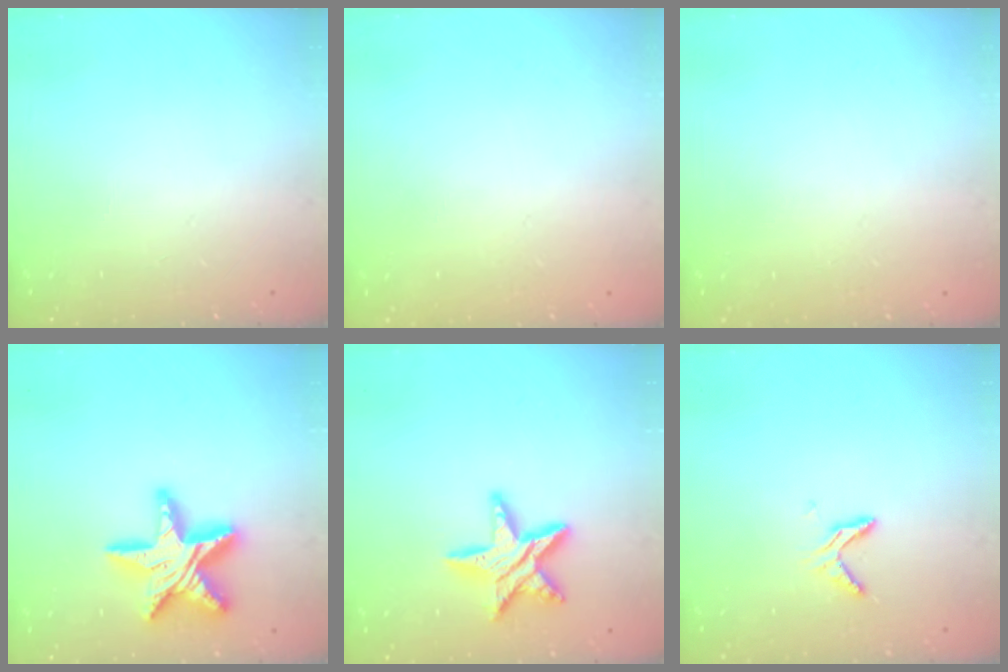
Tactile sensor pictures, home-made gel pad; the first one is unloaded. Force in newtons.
{"total": 0.0}
{"total": 0.0}
{"total": 19.1, "press": 19.0, "slide": 1.7}
{"total": 11.6, "press": 11.6, "slide": 0.6}
{"total": 5.8, "press": 5.8, "slide": 0.4}